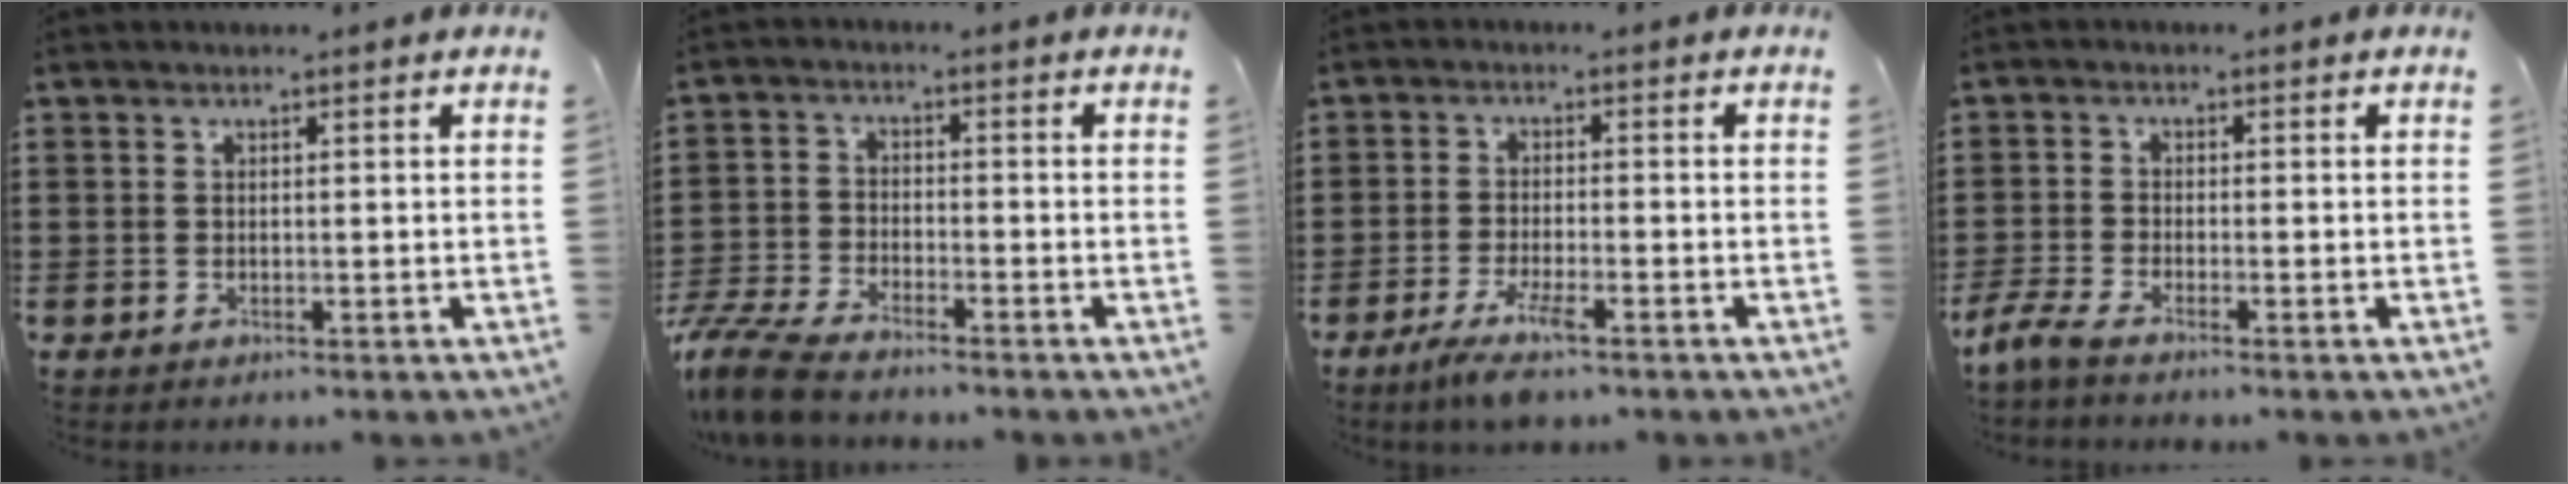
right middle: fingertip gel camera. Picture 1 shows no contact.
{"total": 6.6, "force": [-5.9, 0.9, 2.6], "torque": [-0.087, -0.011, -0.124]}
{"total": 4.8, "force": [-3.2, 0.5, 3.5], "torque": [-0.077, -0.013, -0.060]}
{"total": 2.7, "force": [-2.2, 0.2, 1.6], "torque": [-0.059, -0.010, -0.051]}